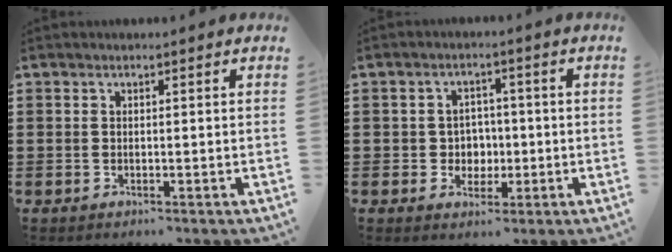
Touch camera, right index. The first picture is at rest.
{"total": 3.4, "force": [-0.3, 3.3, 0.8], "torque": [-0.021, 0.006, -0.011]}